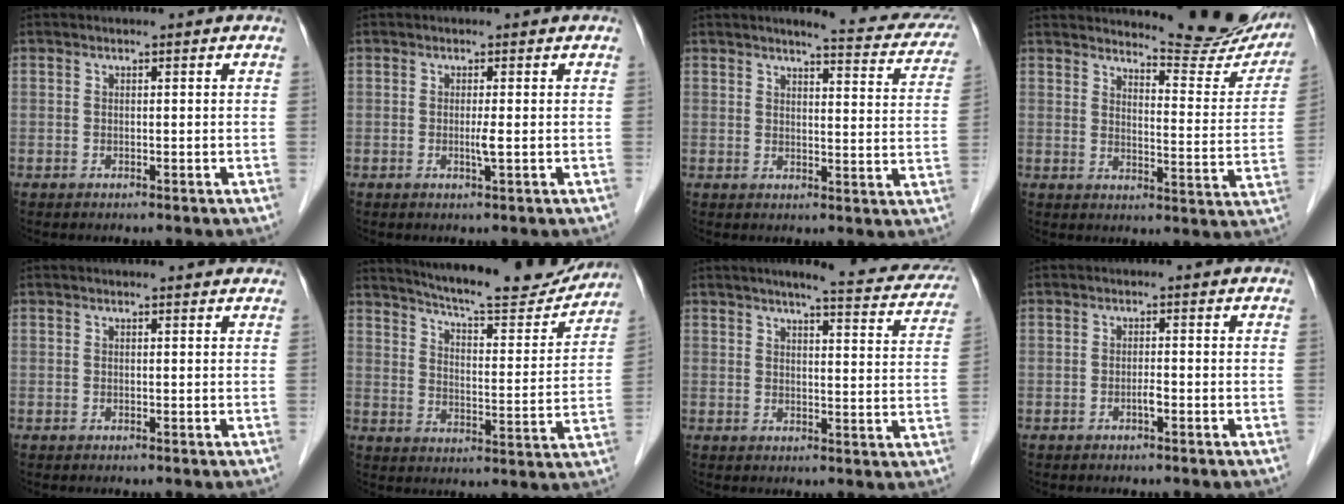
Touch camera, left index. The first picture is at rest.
{"total": 1.4, "force": [-0.1, -0.3, 1.3], "torque": [-0.028, -0.003, -0.004]}
{"total": 12.6, "force": [11.2, 2.0, 5.4], "torque": [-0.044, -0.021, 0.107]}
{"total": 15.4, "force": [14.6, 2.2, 4.5], "torque": [-0.047, -0.067, 0.164]}
{"total": 2.2, "force": [2.1, 0.4, 0.4], "torque": [-0.015, 0.009, 0.019]}
{"total": 18.8, "force": [17.4, 2.1, 6.6], "torque": [-0.101, -0.031, 0.233]}
{"total": 14.5, "force": [12.7, 2.0, 6.7], "torque": [-0.066, -0.015, 0.132]}
{"total": 1.0, "force": [-0.5, 0.1, 0.8], "torque": [-0.018, 0.002, -0.010]}